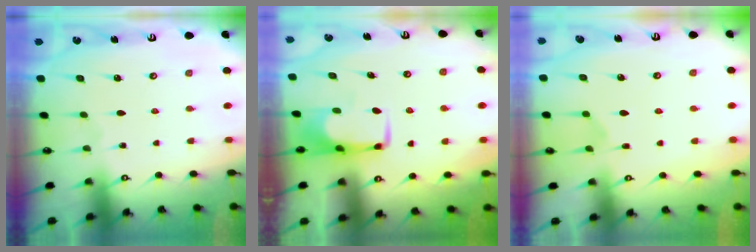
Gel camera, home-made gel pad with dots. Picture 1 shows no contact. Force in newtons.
{"total": 1.6, "press": 1.4, "slide": 0.6}
{"total": 2.5, "press": 2.2, "slide": 1.2}